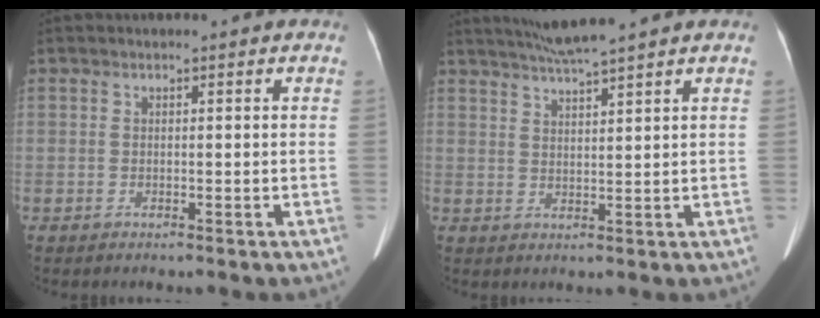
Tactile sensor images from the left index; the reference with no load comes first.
{"total": 5.4, "force": [4.8, -1.2, 2.3], "torque": [-0.046, 0.010, 0.089]}